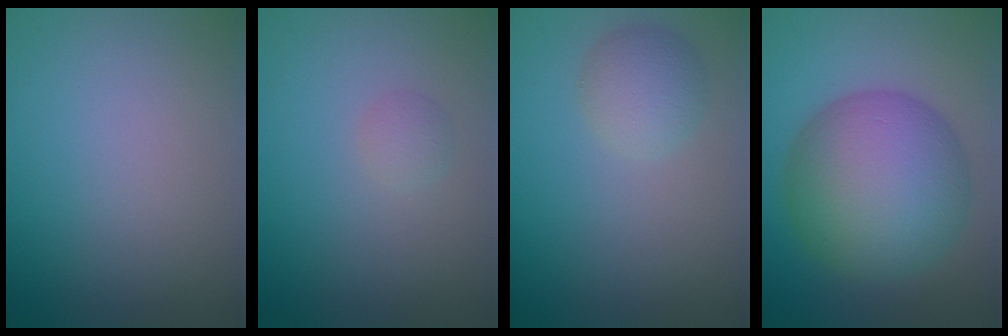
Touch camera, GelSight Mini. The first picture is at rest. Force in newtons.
{"total": 1.0, "press": 1.0, "slide": 0.0}
{"total": 2.9, "press": 2.9, "slide": 0.0}
{"total": 12.2, "press": 12.2, "slide": 0.3}